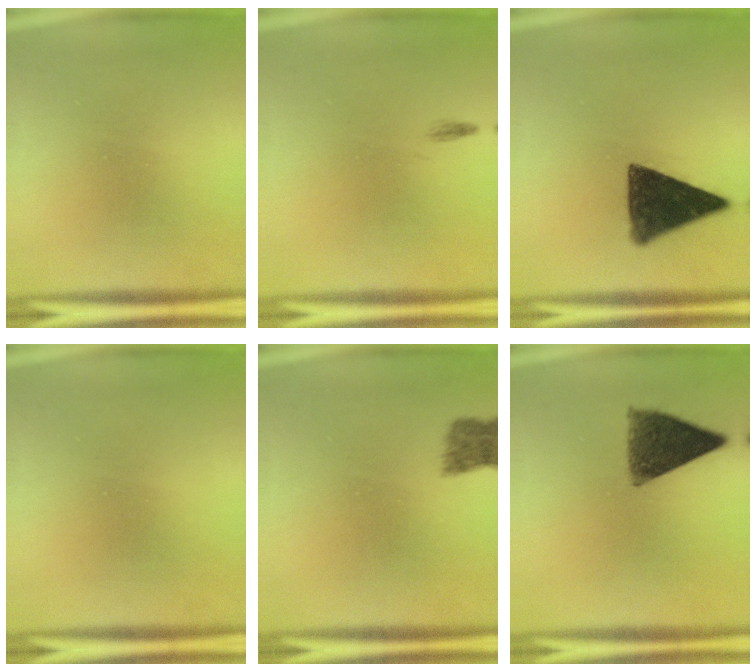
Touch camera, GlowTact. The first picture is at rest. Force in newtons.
{"total": 0.5}
{"total": 11.4}
{"total": 0.0}
{"total": 2.3}
{"total": 10.1}